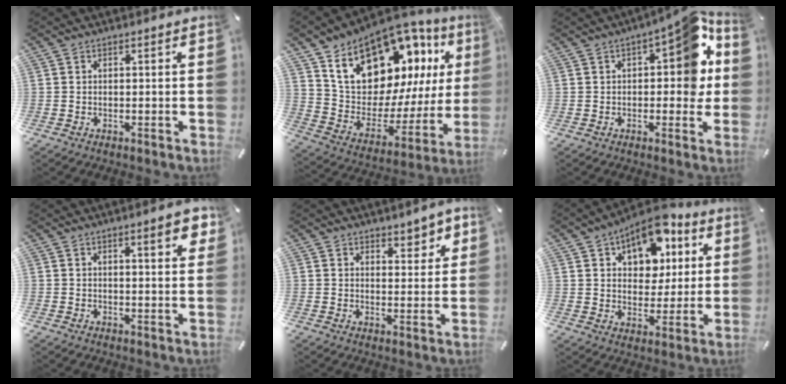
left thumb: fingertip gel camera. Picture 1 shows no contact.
{"total": 19.3, "force": [13.0, 10.7, 9.4], "torque": [-0.152, -0.099, 0.235]}
{"total": 13.7, "force": [3.8, 6.3, 11.5], "torque": [-0.131, -0.027, 0.059]}
{"total": 5.6, "force": [3.1, 1.9, 4.3], "torque": [-0.057, -0.009, 0.048]}
{"total": 4.9, "force": [3.7, 3.1, 0.7], "torque": [0.012, -0.030, 0.061]}
{"total": 13.2, "force": [7.3, 9.1, 6.2], "torque": [-0.091, -0.042, 0.132]}